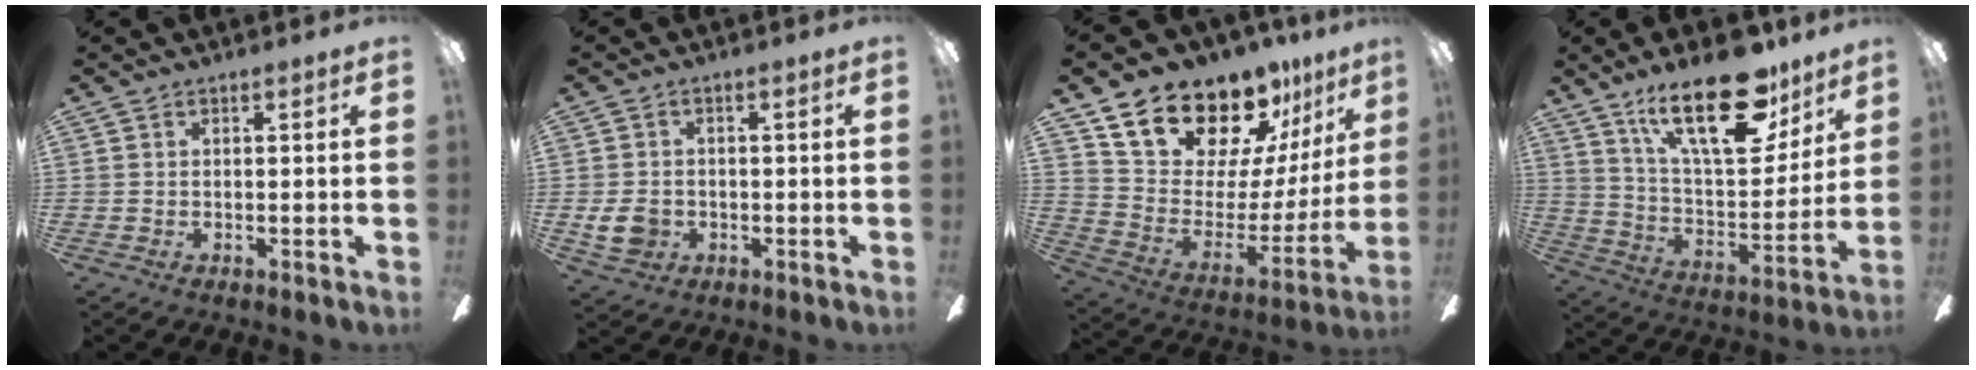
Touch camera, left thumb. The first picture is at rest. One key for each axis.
{"total": 5.4, "fx": -1.1, "fy": 4.5, "fz": 2.8, "tx": -0.059, "ty": 0.004, "tz": -0.020}
{"total": 20.4, "fx": 17.1, "fy": 8.7, "fz": 7.1, "tx": -0.125, "ty": -0.129, "tz": 0.314}
{"total": 26.3, "fx": 16.1, "fy": 11.0, "fz": 17.7, "tx": -0.285, "ty": -0.085, "tz": 0.274}